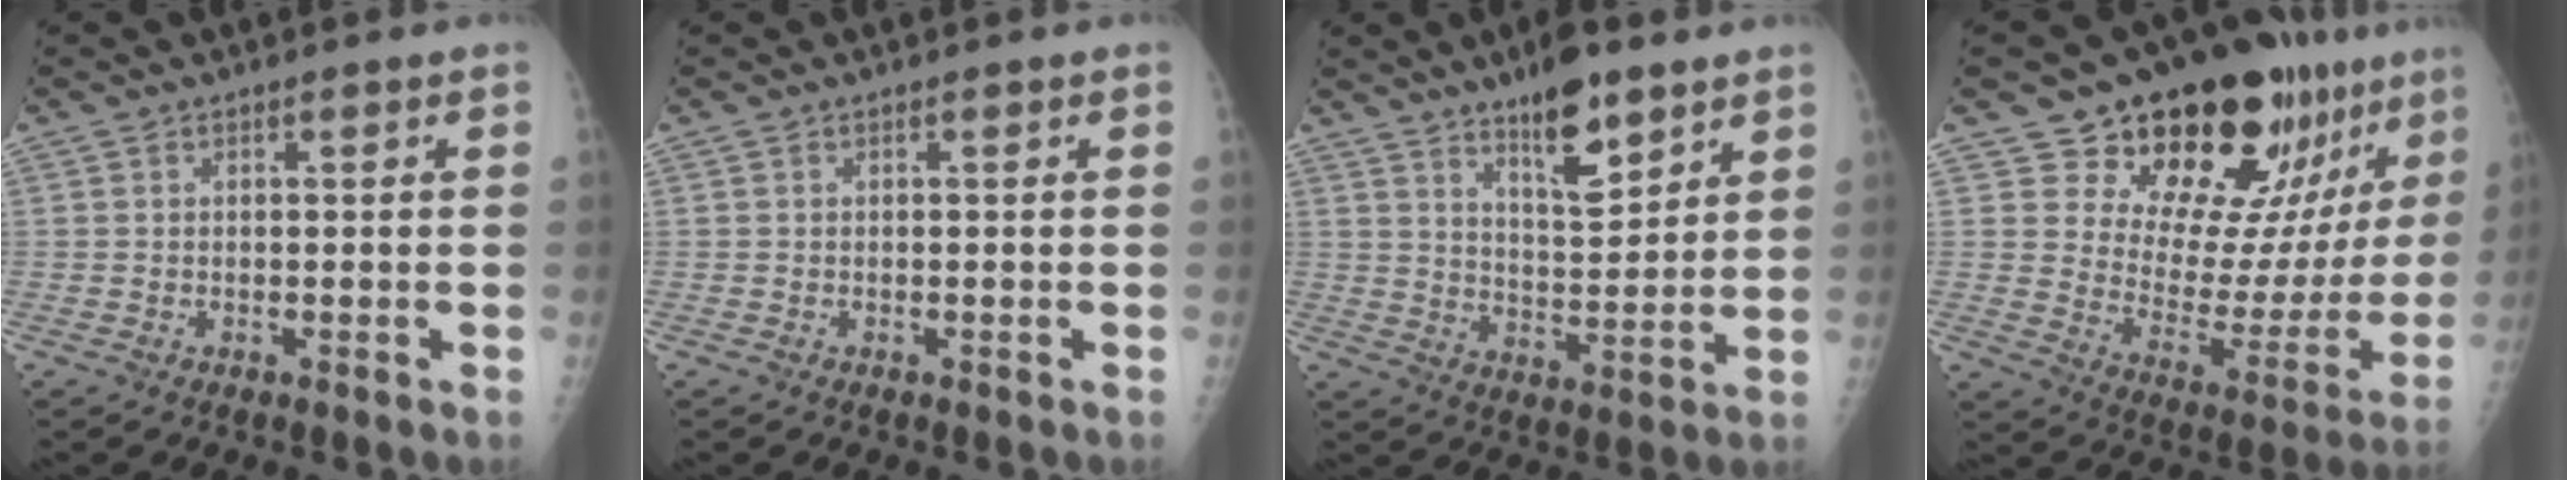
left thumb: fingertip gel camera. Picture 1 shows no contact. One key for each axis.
{"total": 0.0}
{"total": 11.4, "fx": 7.4, "fy": 3.7, "fz": 7.8, "tx": -0.104, "ty": -0.050, "tz": 0.124}
{"total": 24.3, "fx": 16.5, "fy": 11.0, "fz": 14.0, "tx": -0.154, "ty": -0.094, "tz": 0.238}